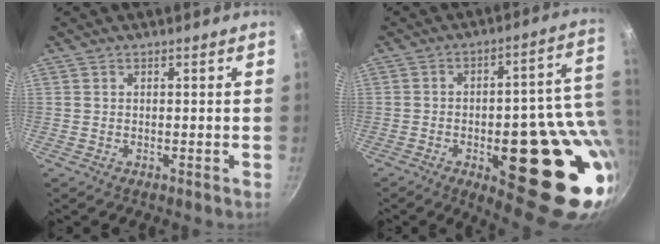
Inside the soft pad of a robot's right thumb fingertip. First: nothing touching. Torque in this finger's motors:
{"motor_torque": [2.60, 2.41, 2.48, -0.29, 0.54]}